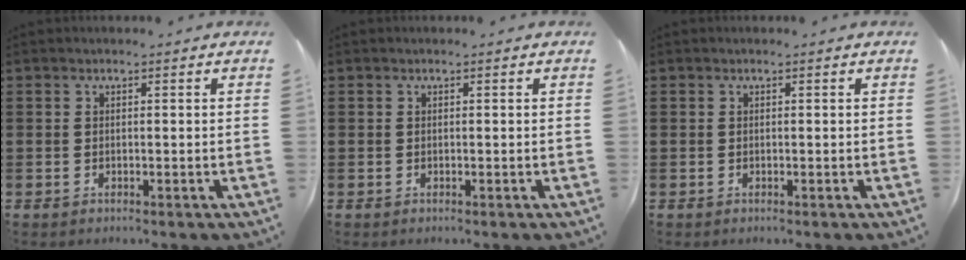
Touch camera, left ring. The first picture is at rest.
{"total": 0.0}
{"total": 0.0}